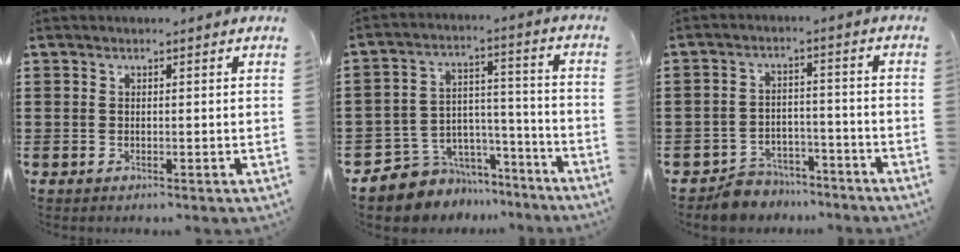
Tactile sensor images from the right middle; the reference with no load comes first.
{"total": 6.5, "force": [-5.6, 3.2, -0.6], "torque": [-0.002, 0.008, -0.109]}
{"total": 5.4, "force": [-5.2, 1.5, 0.1], "torque": [-0.003, 0.015, -0.106]}